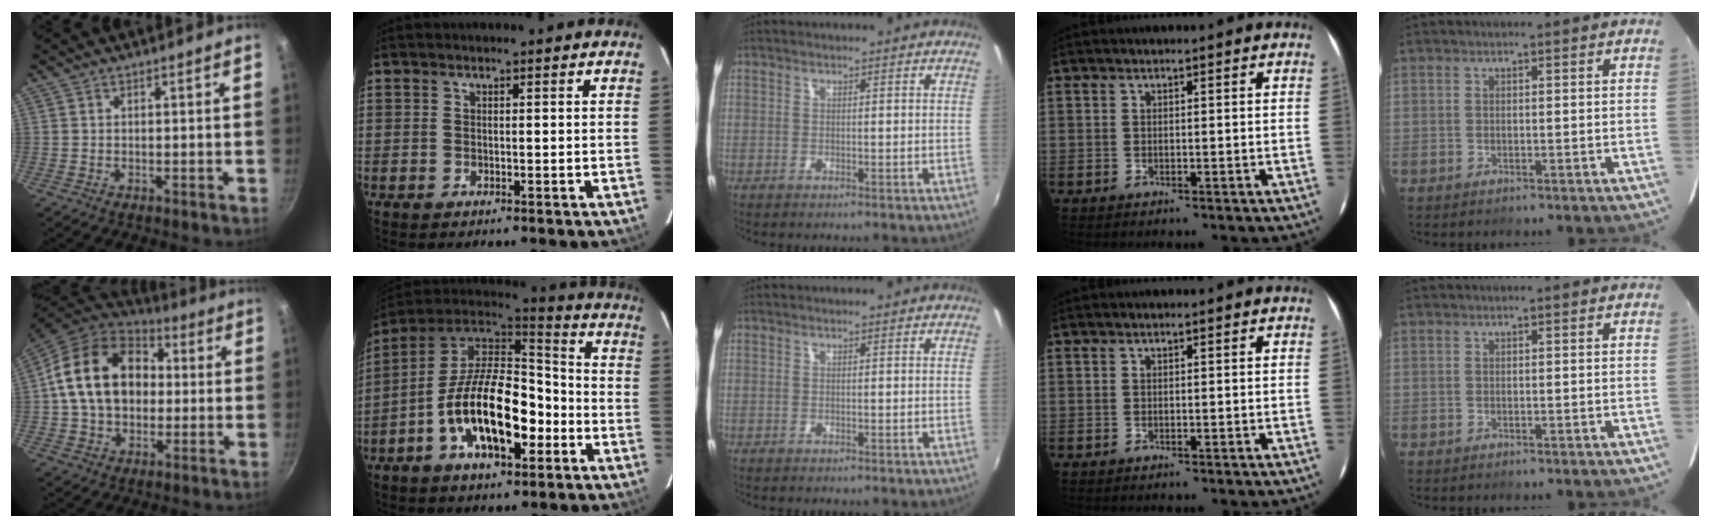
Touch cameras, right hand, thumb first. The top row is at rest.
{"thumb": {"total": 19.1, "force": [2.2, 14.3, 12.5], "torque": [-0.191, 0.030, 0.029]}, "index": {"total": 18.3, "force": [-6.3, 8.5, 14.9], "torque": [-0.273, 0.006, -0.110]}}